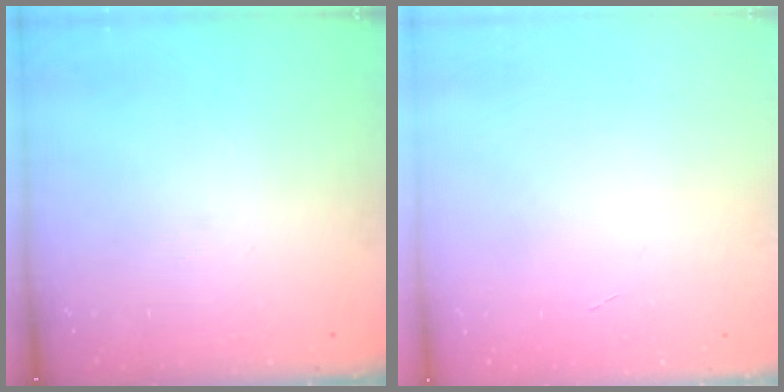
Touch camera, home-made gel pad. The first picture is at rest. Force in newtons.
{"total": 0.0}